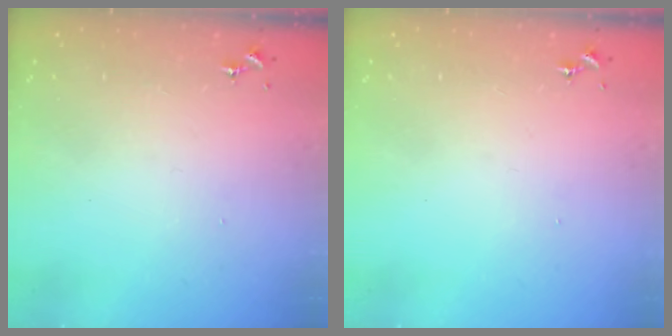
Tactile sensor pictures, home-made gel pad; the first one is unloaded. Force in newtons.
{"total": 0.0}